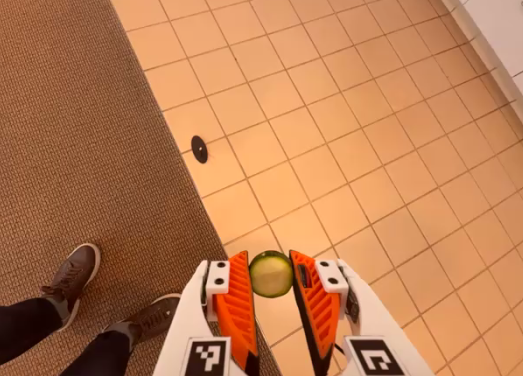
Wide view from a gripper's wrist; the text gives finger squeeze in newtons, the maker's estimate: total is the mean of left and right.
{"total": 7.0, "left": 6.6, "right": 7.4}